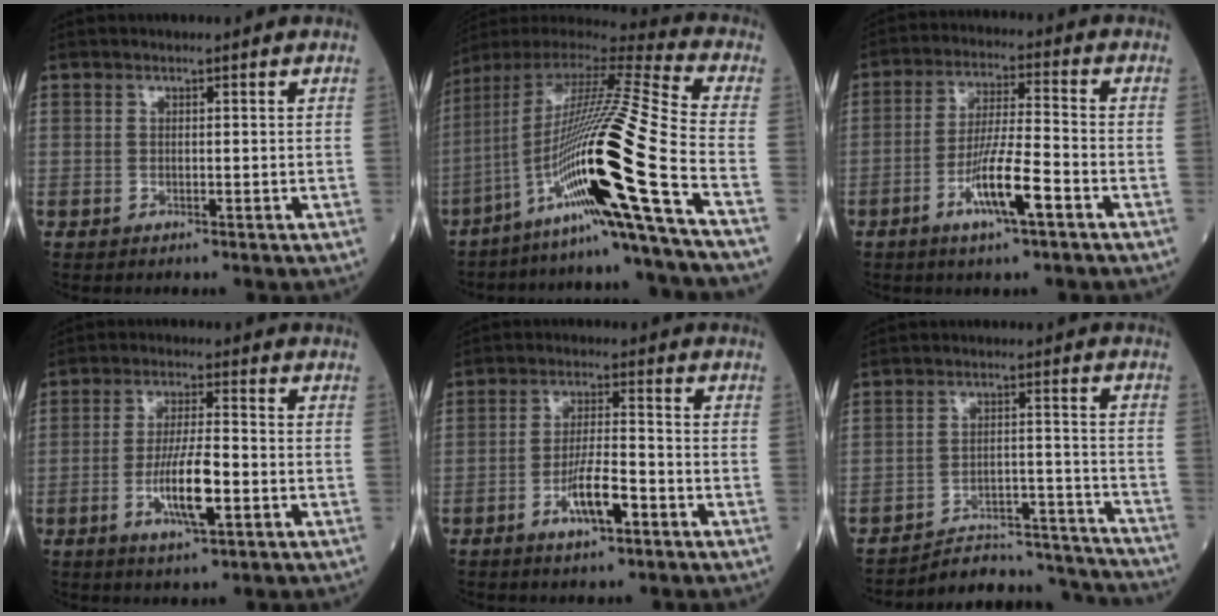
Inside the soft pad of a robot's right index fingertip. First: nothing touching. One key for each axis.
{"total": 23.9, "fx": -10.1, "fy": -2.1, "fz": 21.6, "tx": -0.391, "ty": -0.020, "tz": -0.187}
{"total": 9.2, "fx": -4.2, "fy": 0.6, "fz": 8.2, "tx": -0.155, "ty": -0.005, "tz": -0.077}
{"total": 8.4, "fx": -2.7, "fy": 1.4, "fz": 7.8, "tx": -0.145, "ty": -0.003, "tz": -0.047}
{"total": 6.8, "fx": -3.2, "fy": 1.3, "fz": 5.8, "tx": -0.112, "ty": 0.001, "tz": -0.058}
{"total": 14.0, "fx": -13.9, "fy": 1.4, "fz": 0.3, "tx": 0.017, "ty": 0.042, "tz": -0.190}